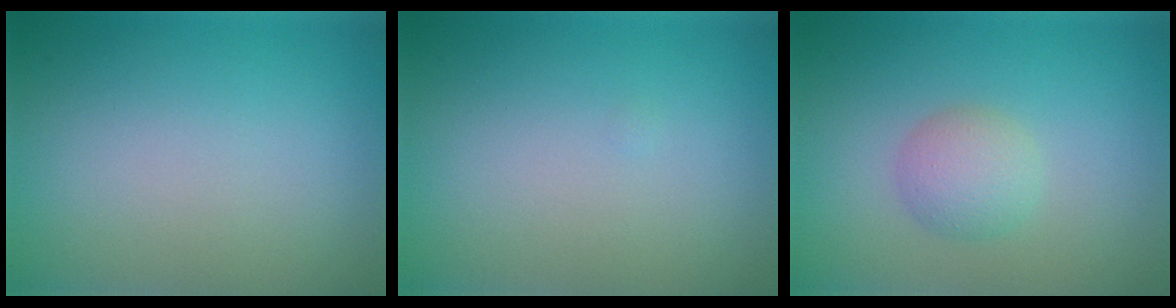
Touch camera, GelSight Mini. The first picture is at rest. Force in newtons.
{"total": 0.0}
{"total": 2.4, "press": 2.4, "slide": 0.1}